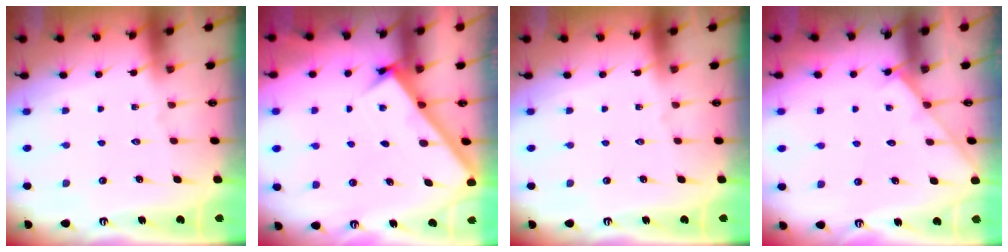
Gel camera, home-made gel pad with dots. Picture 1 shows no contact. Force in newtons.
{"total": 3.0, "press": 3.0, "slide": 0.2}
{"total": 0.0}
{"total": 2.9, "press": 2.9, "slide": 0.3}